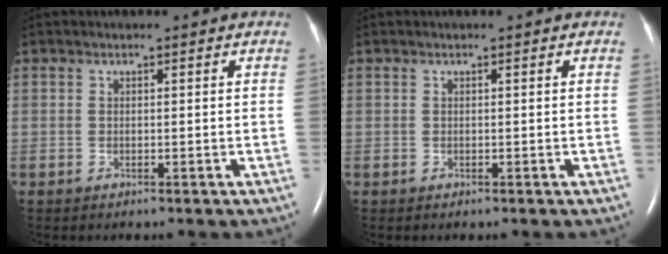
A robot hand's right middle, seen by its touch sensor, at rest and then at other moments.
{"total": 0.0}